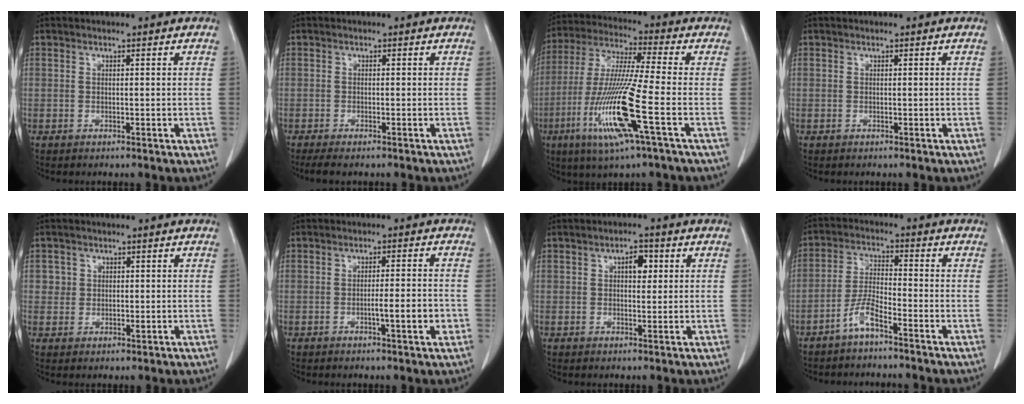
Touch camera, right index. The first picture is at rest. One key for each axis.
{"total": 3.7, "fx": -3.0, "fy": 0.5, "fz": 2.1, "tx": -0.032, "ty": -0.010, "tz": -0.044}
{"total": 15.5, "fx": -5.4, "fy": -0.4, "fz": 14.5, "tx": -0.305, "ty": -0.022, "tz": -0.106}
{"total": 0.0}
{"total": 2.4, "fx": 0.7, "fy": 2.3, "fz": 0.2, "tx": 0.007, "ty": 0.000, "tz": 0.013}
{"total": 4.6, "fx": -1.3, "fy": 0.4, "fz": 4.4, "tx": -0.066, "ty": -0.001, "tz": -0.014}
{"total": 3.1, "fx": 0.9, "fy": 1.5, "fz": 2.5, "tx": -0.038, "ty": 0.006, "tz": 0.013}
{"total": 4.8, "fx": -3.4, "fy": 0.5, "fz": 3.3, "tx": -0.073, "ty": 0.002, "tz": -0.070}